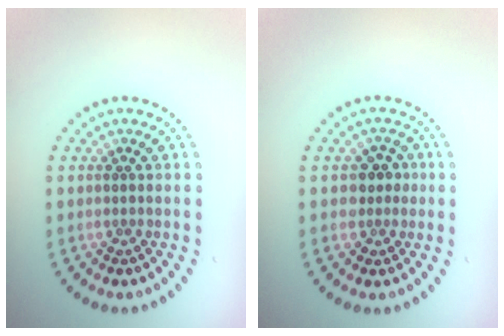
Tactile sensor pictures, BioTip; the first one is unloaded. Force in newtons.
{"total": 2.0, "press": 1.9, "slide": 0.8}